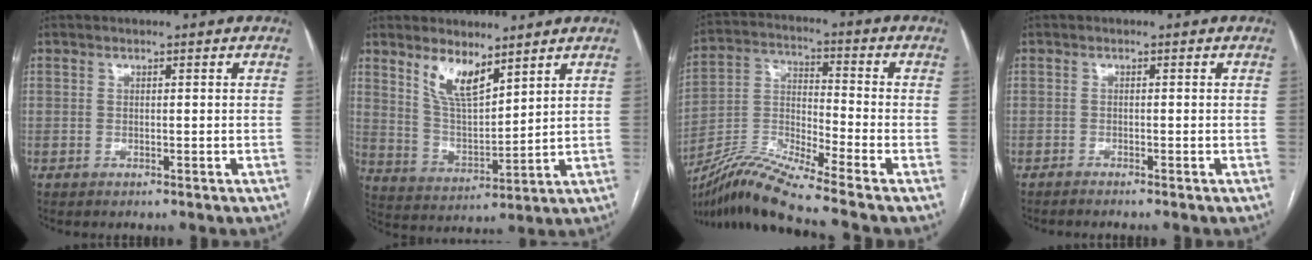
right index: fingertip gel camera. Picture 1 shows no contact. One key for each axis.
{"total": 8.0, "fx": 5.6, "fy": 2.6, "fz": 5.1, "tx": -0.105, "ty": -0.007, "tz": 0.114}
{"total": 12.4, "fx": -10.5, "fy": -1.6, "fz": 6.4, "tx": -0.135, "ty": -0.010, "tz": -0.199}
{"total": 1.7, "fx": -1.5, "fy": -0.3, "fz": 0.8, "tx": -0.009, "ty": 0.002, "tz": -0.022}